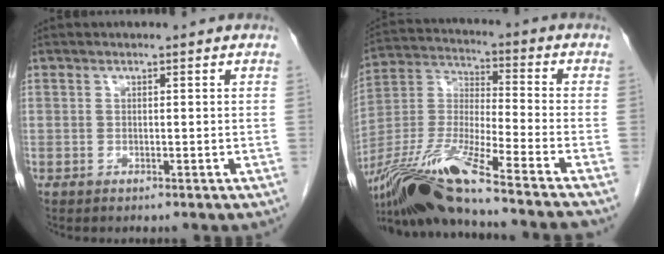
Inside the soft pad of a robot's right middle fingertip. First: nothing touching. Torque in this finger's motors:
{"motor_torque": [1.11, -1.03, 0.66, 0.17]}